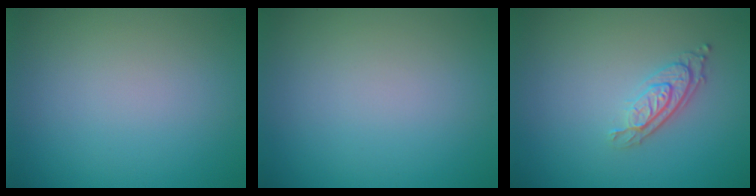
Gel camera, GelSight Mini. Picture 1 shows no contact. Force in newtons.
{"total": 0.0}
{"total": 3.0, "press": 2.2, "slide": 2.0}